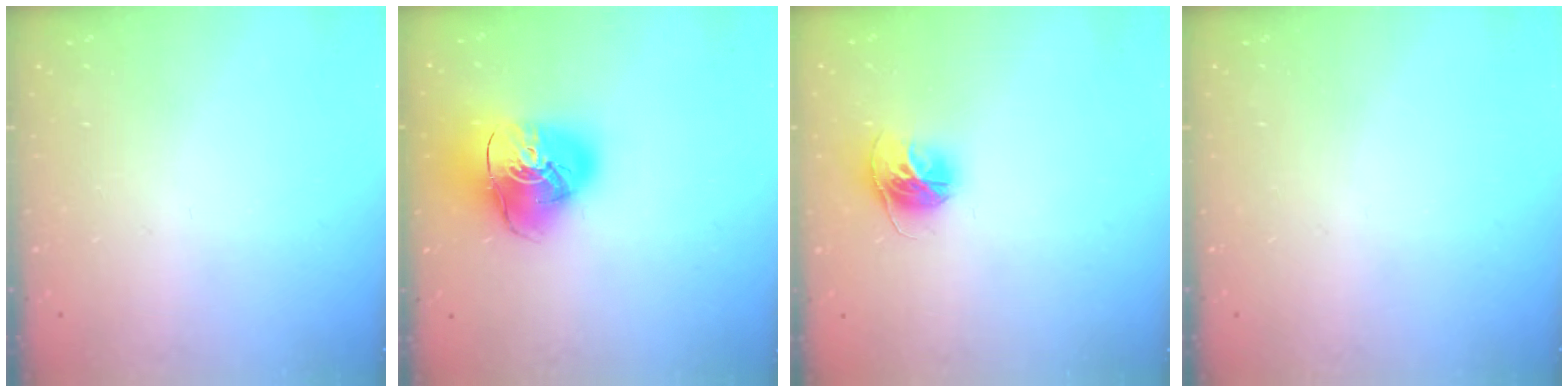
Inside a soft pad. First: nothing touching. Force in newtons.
{"total": 16.7, "press": 16.5, "slide": 2.0}
{"total": 11.2, "press": 11.2, "slide": 1.1}
{"total": 0.0}